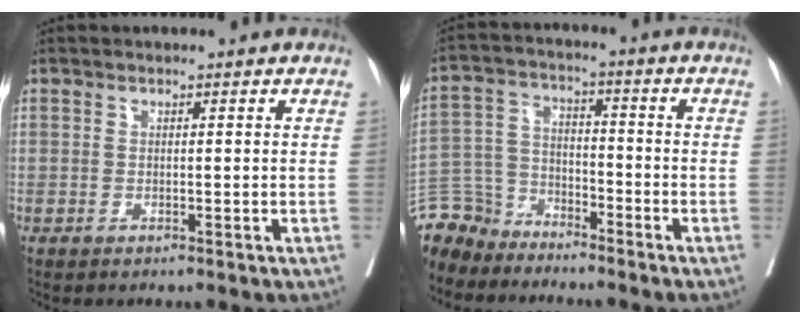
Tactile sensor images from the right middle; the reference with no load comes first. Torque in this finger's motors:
{"motor_torque": [0.37, -0.32, 0.14, 0.00]}